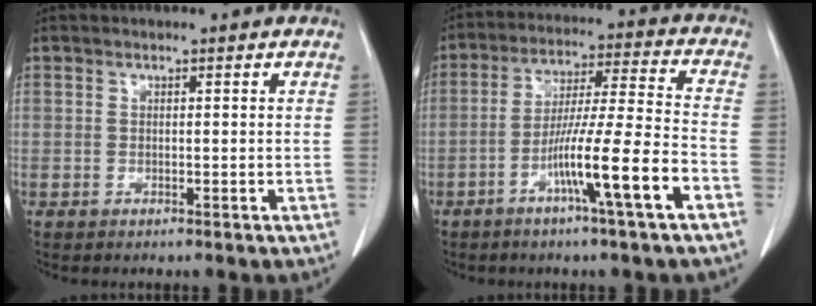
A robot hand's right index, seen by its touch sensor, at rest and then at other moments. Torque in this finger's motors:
{"motor_torque": [1.62, -0.52, 0.65, 0.21]}